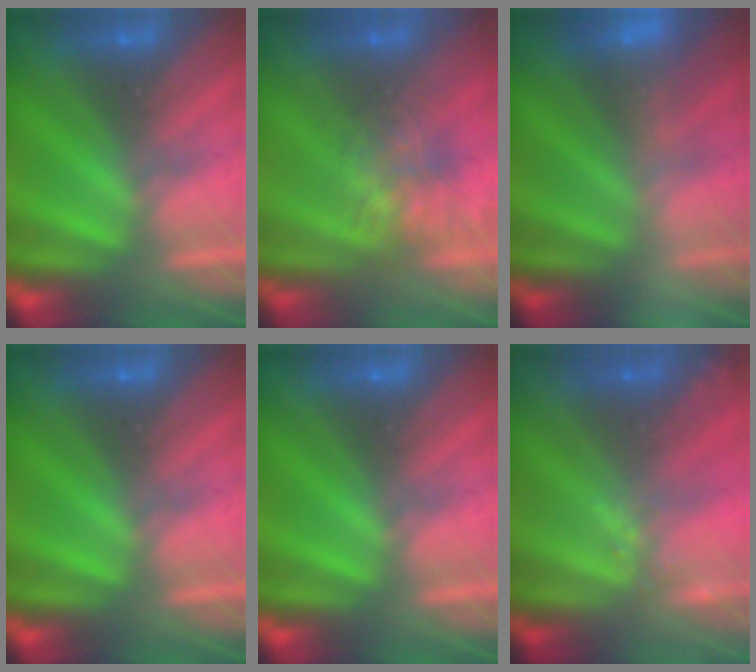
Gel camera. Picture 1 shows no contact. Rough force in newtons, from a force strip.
{"total": 4.7}
{"total": 2.2}
{"total": 0.0}
{"total": 0.0}
{"total": 1.6}